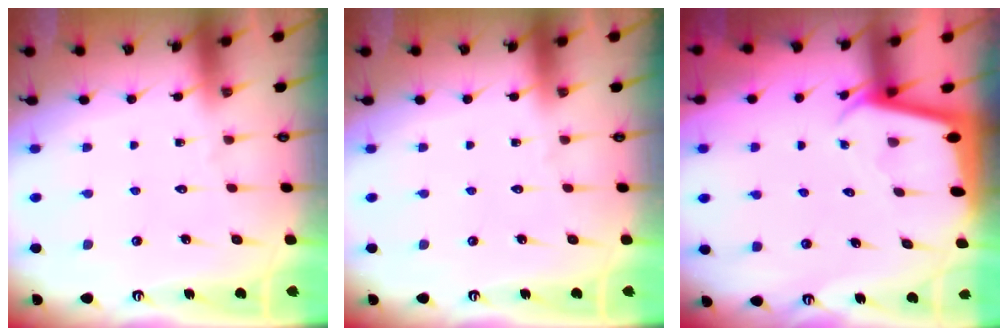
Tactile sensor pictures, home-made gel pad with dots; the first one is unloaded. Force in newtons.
{"total": 0.0}
{"total": 2.1, "press": 2.1, "slide": 0.1}